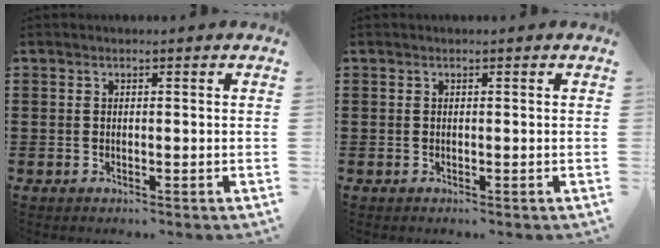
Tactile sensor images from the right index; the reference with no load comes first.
{"total": 0.0}